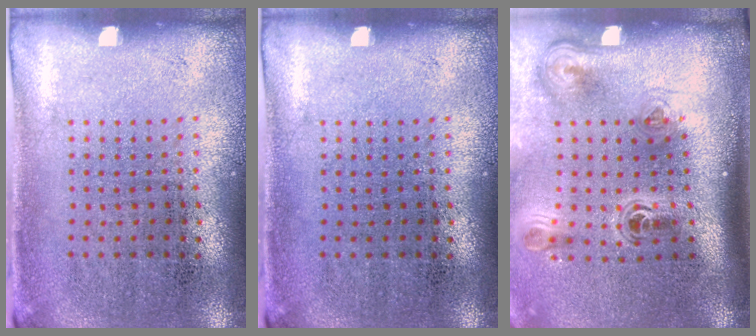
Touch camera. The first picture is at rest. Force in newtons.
{"total": 0.0}
{"total": 2.3, "press": 1.5, "slide": 1.8}